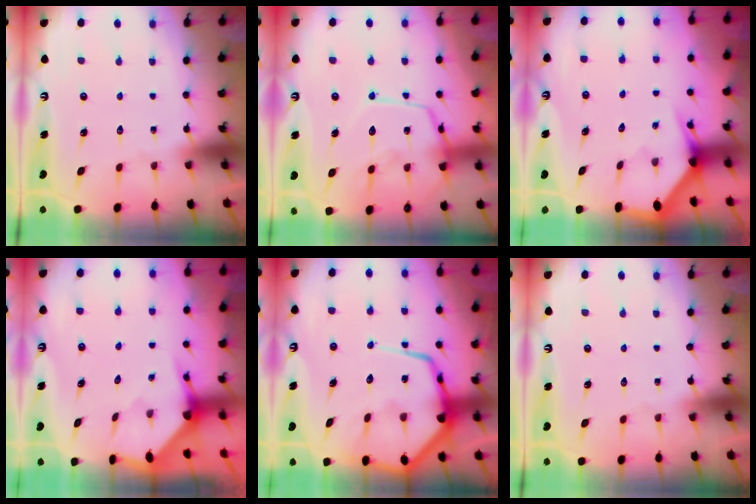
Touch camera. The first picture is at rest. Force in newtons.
{"total": 14.1, "press": 14.0, "slide": 1.3}
{"total": 3.2, "press": 3.2, "slide": 0.2}
{"total": 3.3, "press": 3.3, "slide": 0.1}
{"total": 15.3, "press": 15.3, "slide": 1.6}
{"total": 0.0}